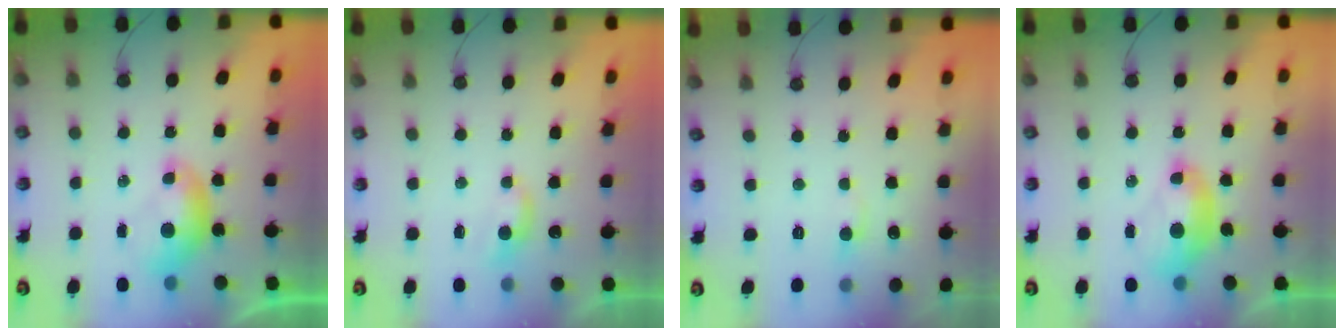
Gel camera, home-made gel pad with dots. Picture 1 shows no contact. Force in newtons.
{"total": 1.7, "press": 1.6, "slide": 0.4}
{"total": 1.1, "press": 1.0, "slide": 0.4}
{"total": 2.9, "press": 2.8, "slide": 0.6}